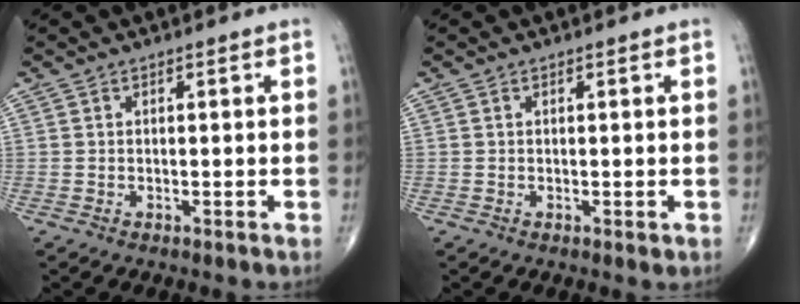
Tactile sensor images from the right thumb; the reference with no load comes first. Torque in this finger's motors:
{"motor_torque": [-0.24, 0.10, -0.12, -0.04, 0.02]}